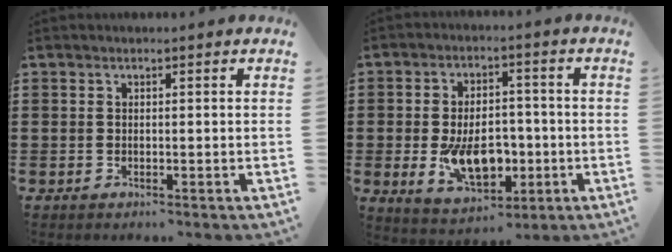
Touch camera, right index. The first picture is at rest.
{"total": 9.9, "force": [-2.4, 6.1, 7.4], "torque": [-0.119, 0.003, -0.041]}